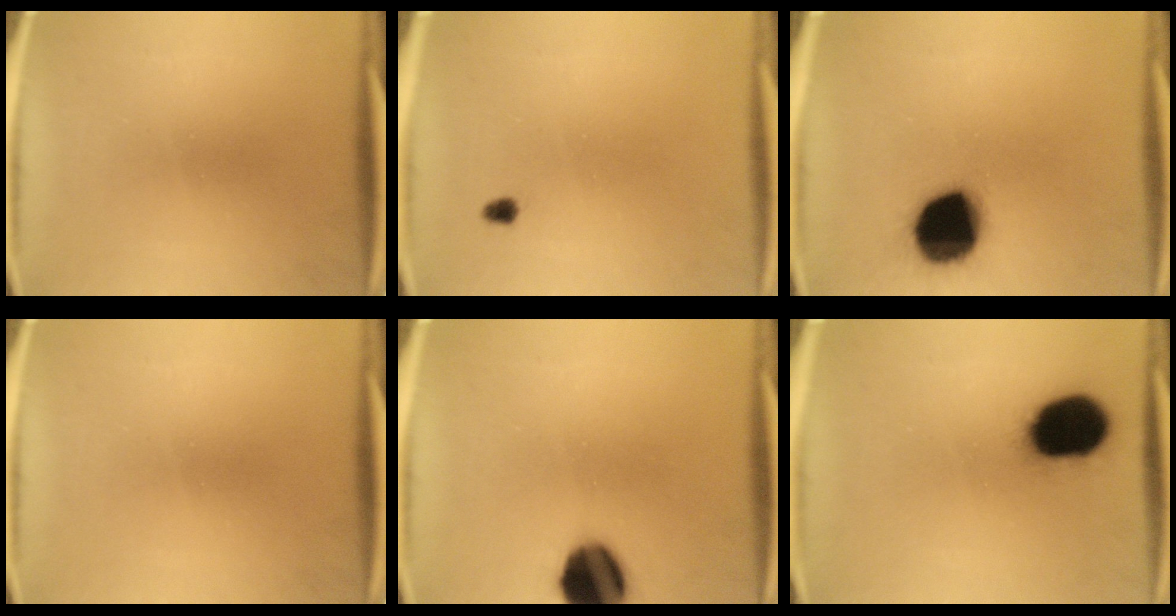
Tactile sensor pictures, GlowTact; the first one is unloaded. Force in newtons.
{"total": 1.5}
{"total": 19.1}
{"total": 0.0}
{"total": 13.8}
{"total": 18.1}